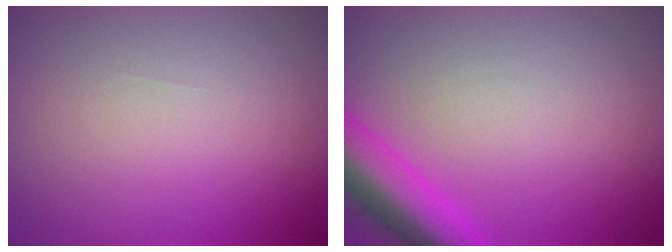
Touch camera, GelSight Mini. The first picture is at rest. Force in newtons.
{"total": 5.9, "press": 5.9, "slide": 0.4}